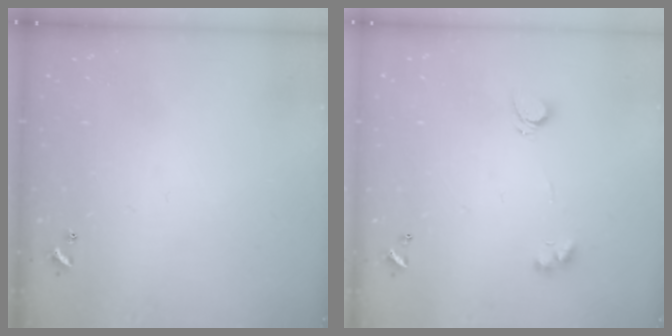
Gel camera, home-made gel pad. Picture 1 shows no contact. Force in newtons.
{"total": 3.1, "press": 3.1, "slide": 0.6}